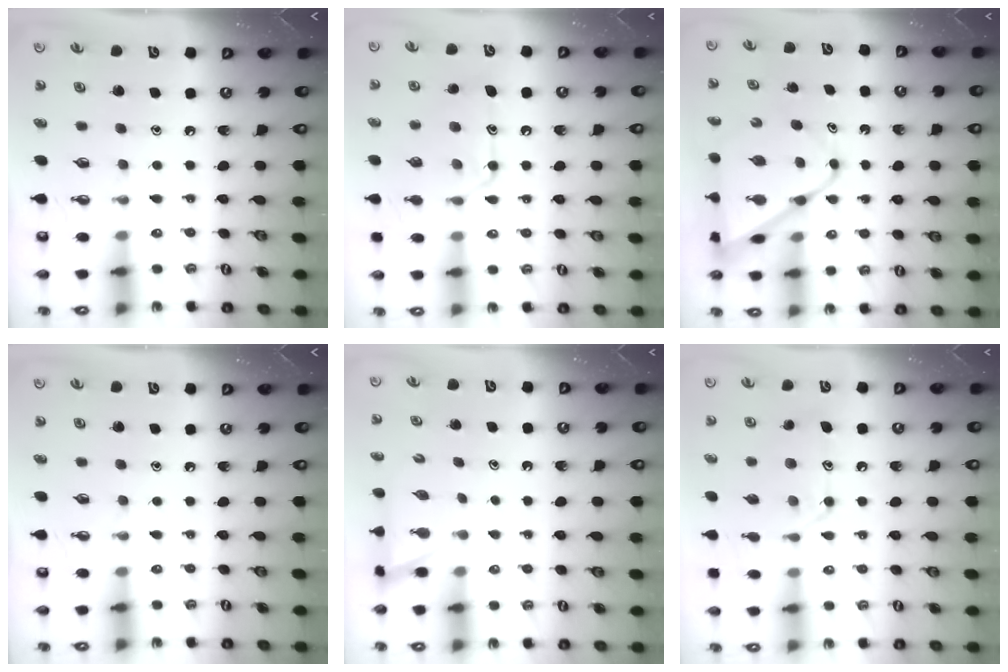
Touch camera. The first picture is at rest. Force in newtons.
{"total": 15.0, "press": 15.0, "slide": 1.1}
{"total": 10.7, "press": 10.7, "slide": 0.9}
{"total": 0.0}
{"total": 3.0, "press": 3.0, "slide": 0.2}
{"total": 14.0, "press": 14.0, "slide": 1.0}